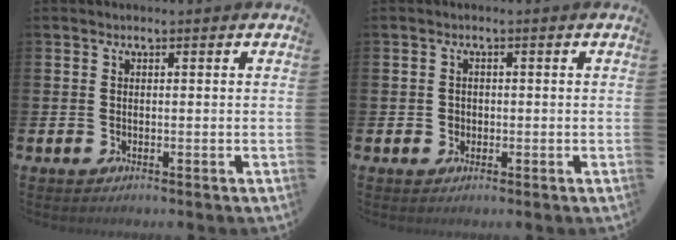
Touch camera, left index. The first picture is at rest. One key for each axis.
{"total": 1.2, "fx": 0.1, "fy": 1.2, "fz": 0.3, "tx": 0.007, "ty": 0.003, "tz": -0.004}